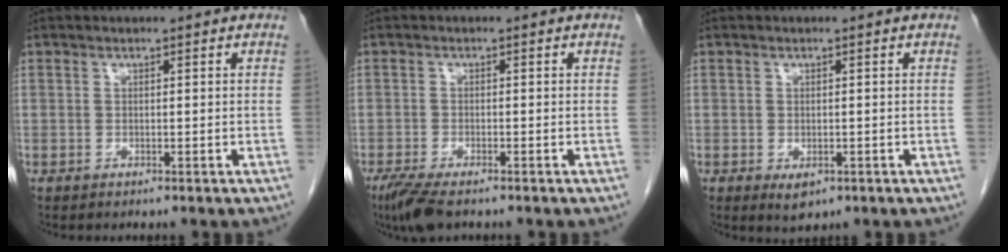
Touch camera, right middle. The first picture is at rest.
{"total": 4.9, "force": [-3.6, 1.1, 3.2], "torque": [-0.063, -0.013, -0.062]}
{"total": 2.4, "force": [-1.0, 1.3, 1.7], "torque": [-0.022, -0.002, -0.004]}